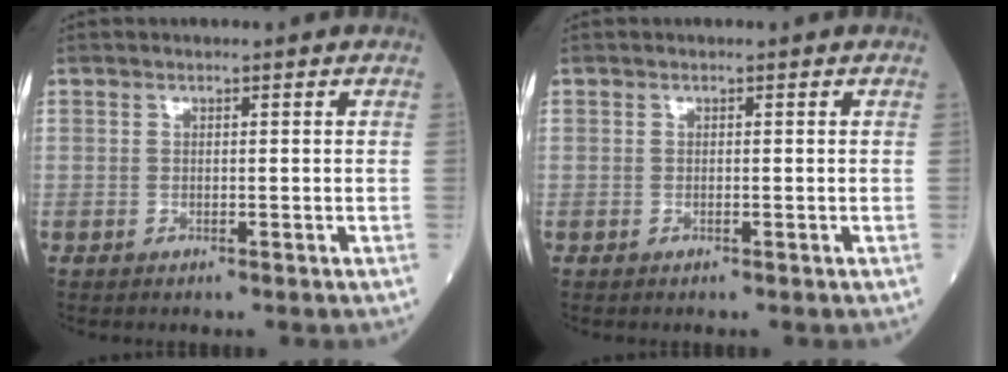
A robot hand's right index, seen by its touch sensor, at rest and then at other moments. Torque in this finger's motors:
{"motor_torque": [-0.30, 0.04, 0.03, 0.01]}